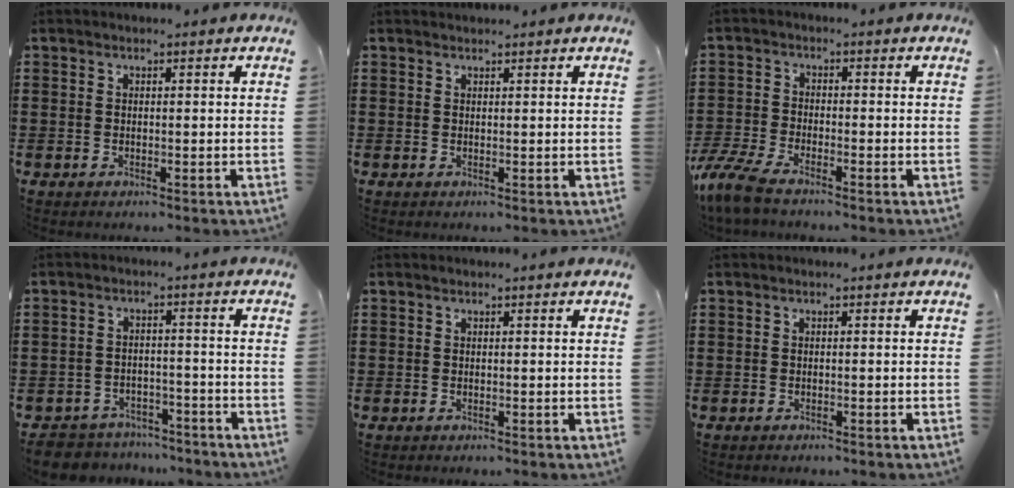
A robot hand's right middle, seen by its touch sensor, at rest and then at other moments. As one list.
[{"total": 0.8, "force": [0.8, -0.1, 0.1], "torque": [-0.003, -0.001, 0.016]}, {"total": 5.0, "force": [-4.3, 0.7, 2.5], "torque": [-0.090, -0.021, -0.095]}, {"total": 4.7, "force": [-4.6, 1.1, -0.1], "torque": [-0.016, 0.007, -0.100]}, {"total": 0.0}, {"total": 0.0}]